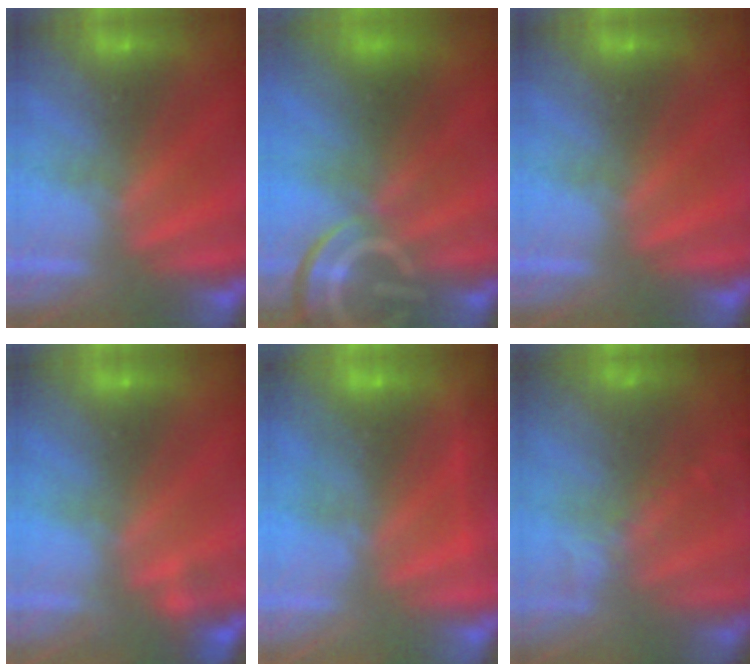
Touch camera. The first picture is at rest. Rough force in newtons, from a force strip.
{"total": 9.1}
{"total": 0.0}
{"total": 2.2}
{"total": 2.3}
{"total": 7.6}